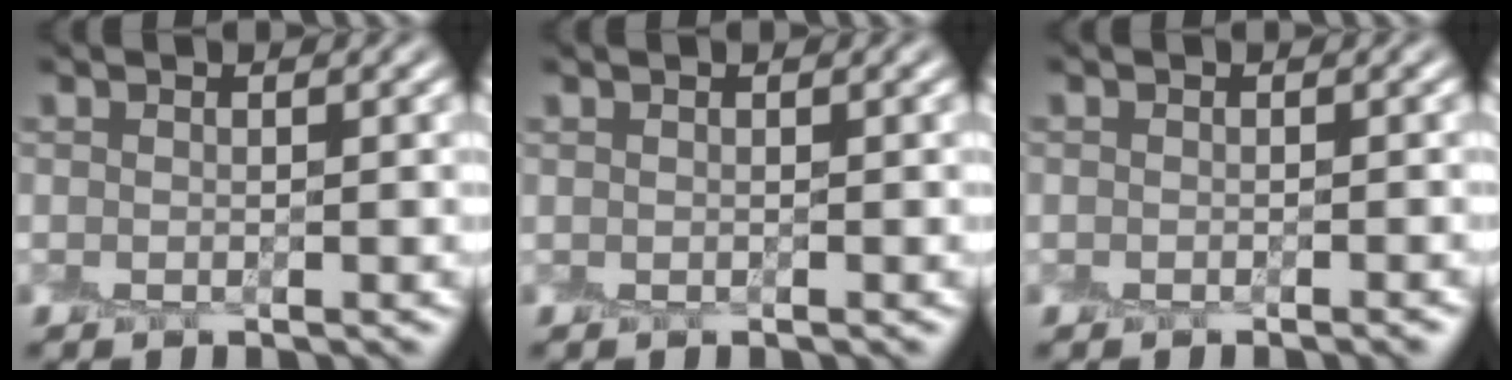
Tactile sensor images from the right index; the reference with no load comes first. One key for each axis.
{"total": 0.0}
{"total": 1.1, "fx": -0.9, "fy": 0.6, "fz": 0.1, "tx": 0.009, "ty": 0.001, "tz": -0.016}